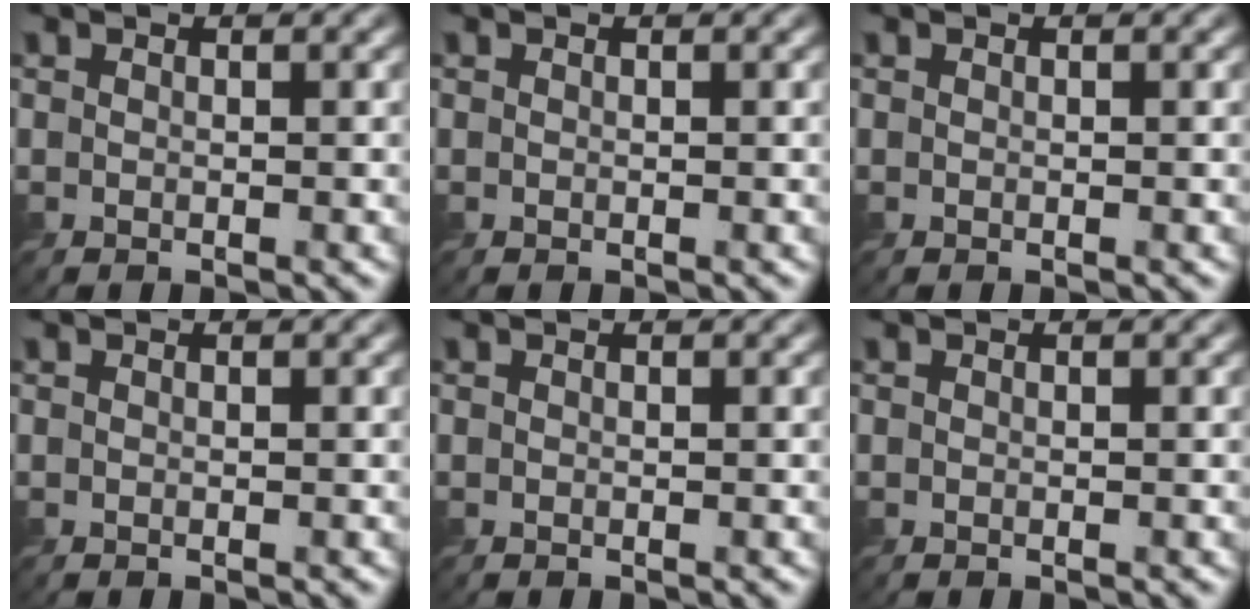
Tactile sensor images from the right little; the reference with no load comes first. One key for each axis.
{"total": 0.0}
{"total": 0.0}
{"total": 0.0}
{"total": 0.0}
{"total": 0.0}